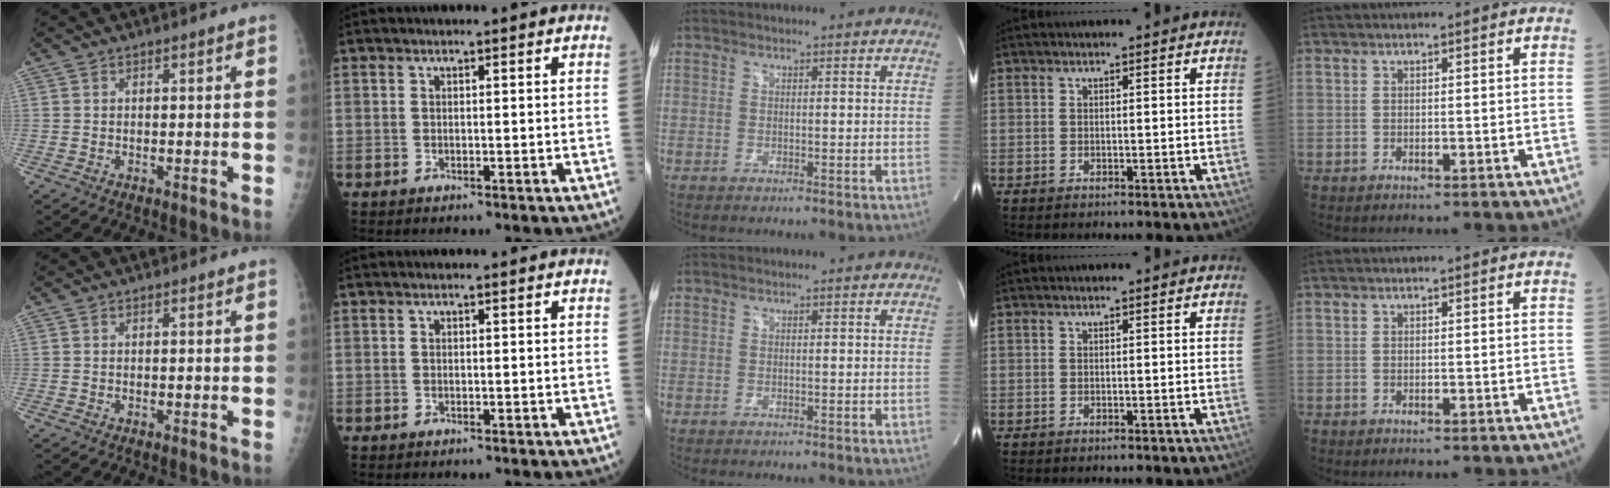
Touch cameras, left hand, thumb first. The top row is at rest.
{}